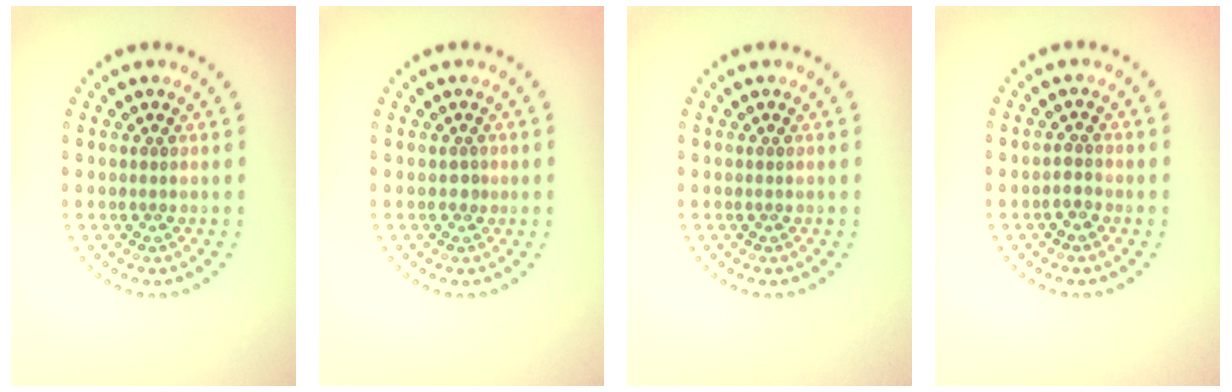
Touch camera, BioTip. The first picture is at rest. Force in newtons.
{"total": 0.9, "press": 0.5, "slide": 0.7}
{"total": 0.0}
{"total": 1.1, "press": 0.9, "slide": 0.6}